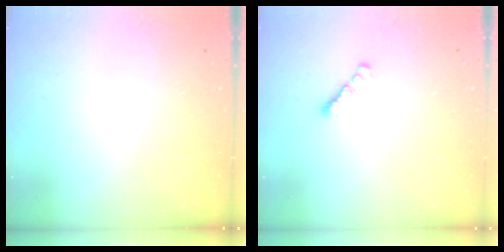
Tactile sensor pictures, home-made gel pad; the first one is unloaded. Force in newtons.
{"total": 1.7, "press": 1.6, "slide": 0.5}